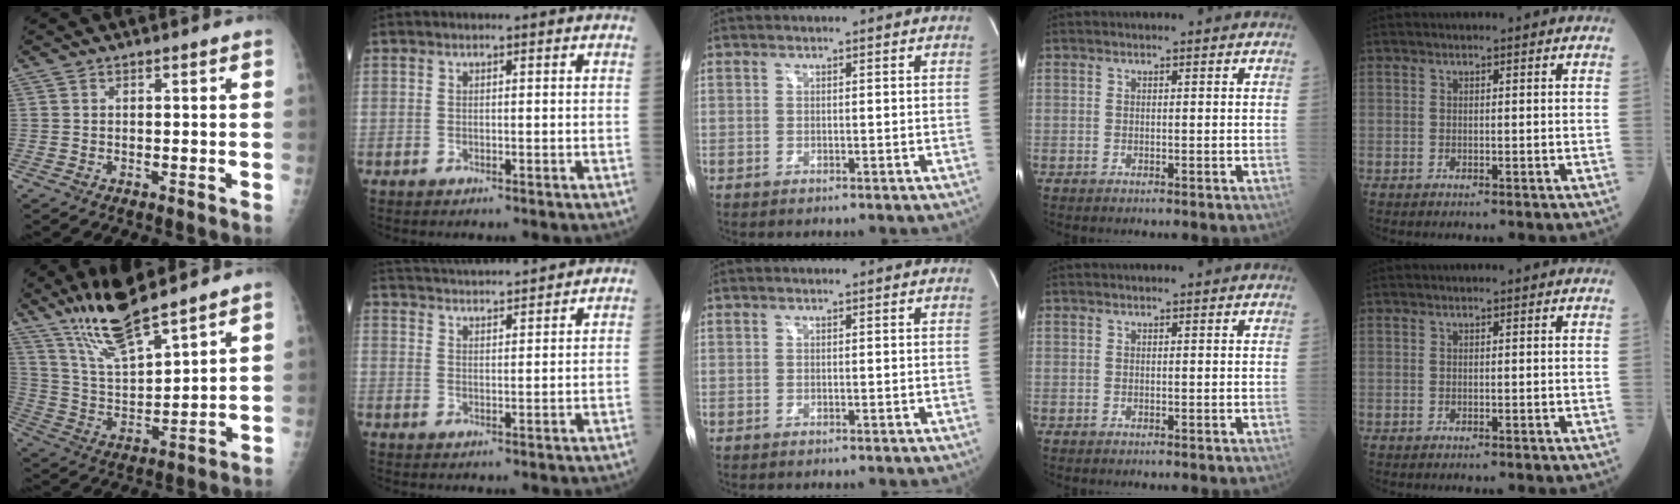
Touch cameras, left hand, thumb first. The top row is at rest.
{"thumb": {"total": 13.6, "force": [10.8, 2.4, 7.9], "torque": [-0.139, -0.059, 0.213]}, "index": {"total": 14.0, "force": [13.3, 0.9, 4.1], "torque": [-0.085, 0.034, 0.206]}}